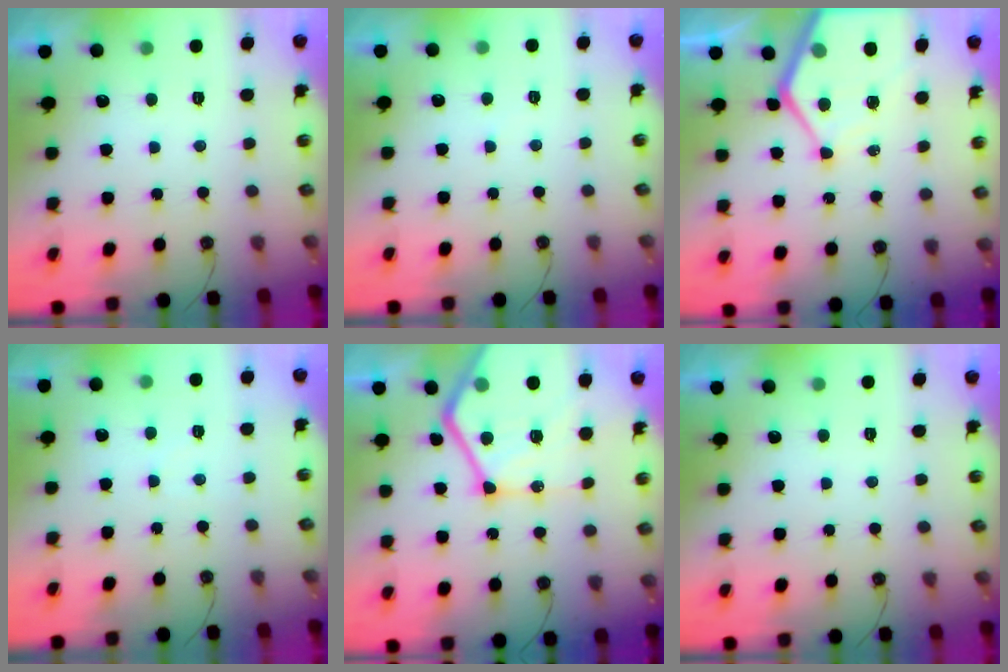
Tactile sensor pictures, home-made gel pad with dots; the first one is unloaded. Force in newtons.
{"total": 2.8, "press": 2.7, "slide": 0.4}
{"total": 11.5, "press": 11.5, "slide": 1.0}
{"total": 1.9, "press": 1.9, "slide": 0.3}
{"total": 26.9, "press": 26.8, "slide": 2.9}
{"total": 0.0}